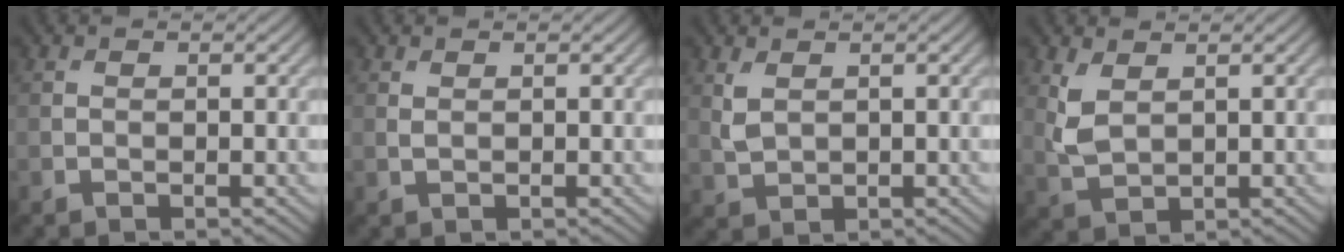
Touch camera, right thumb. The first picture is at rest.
{"total": 0.6, "force": [0.4, 0.2, 0.4], "torque": [-0.012, 0.000, 0.008]}
{"total": 2.3, "force": [1.1, 1.4, 1.4], "torque": [-0.042, -0.004, 0.029]}
{"total": 3.7, "force": [1.7, 2.0, 2.6], "torque": [-0.073, -0.003, 0.039]}